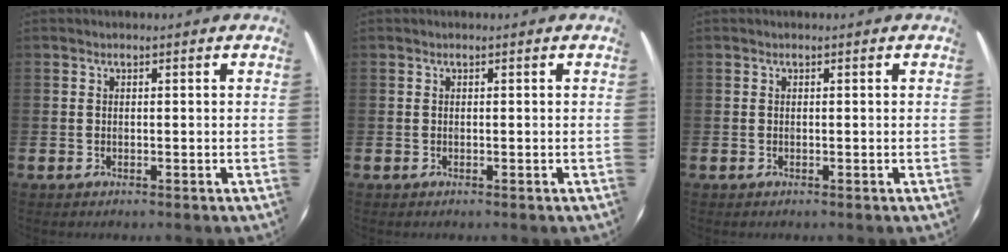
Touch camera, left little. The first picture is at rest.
{"total": 0.0}
{"total": 0.0}